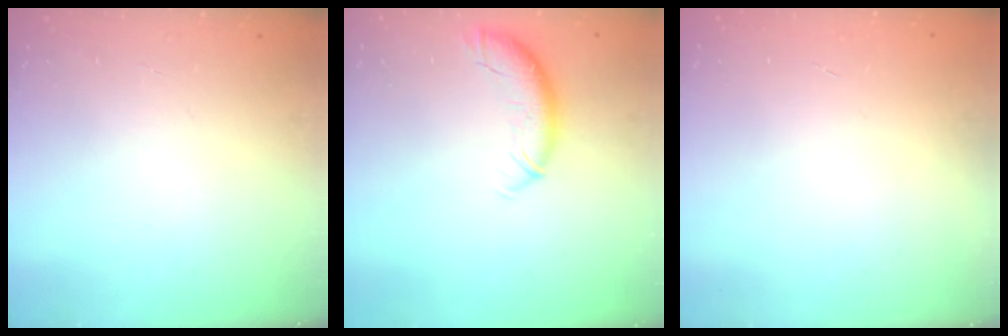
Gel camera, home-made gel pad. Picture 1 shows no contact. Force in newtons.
{"total": 9.8, "press": 9.5, "slide": 2.3}
{"total": 0.0}